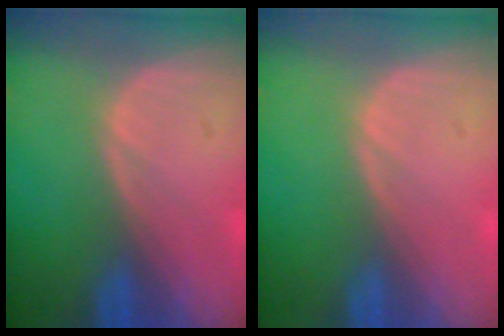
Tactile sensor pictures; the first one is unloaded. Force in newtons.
{"total": 0.0}